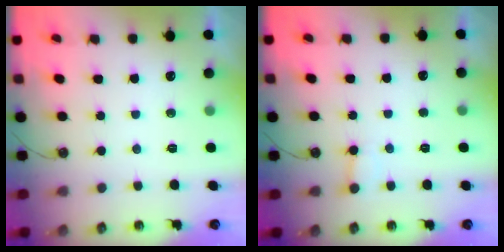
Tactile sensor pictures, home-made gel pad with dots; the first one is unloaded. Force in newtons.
{"total": 3.1, "press": 3.1, "slide": 0.6}